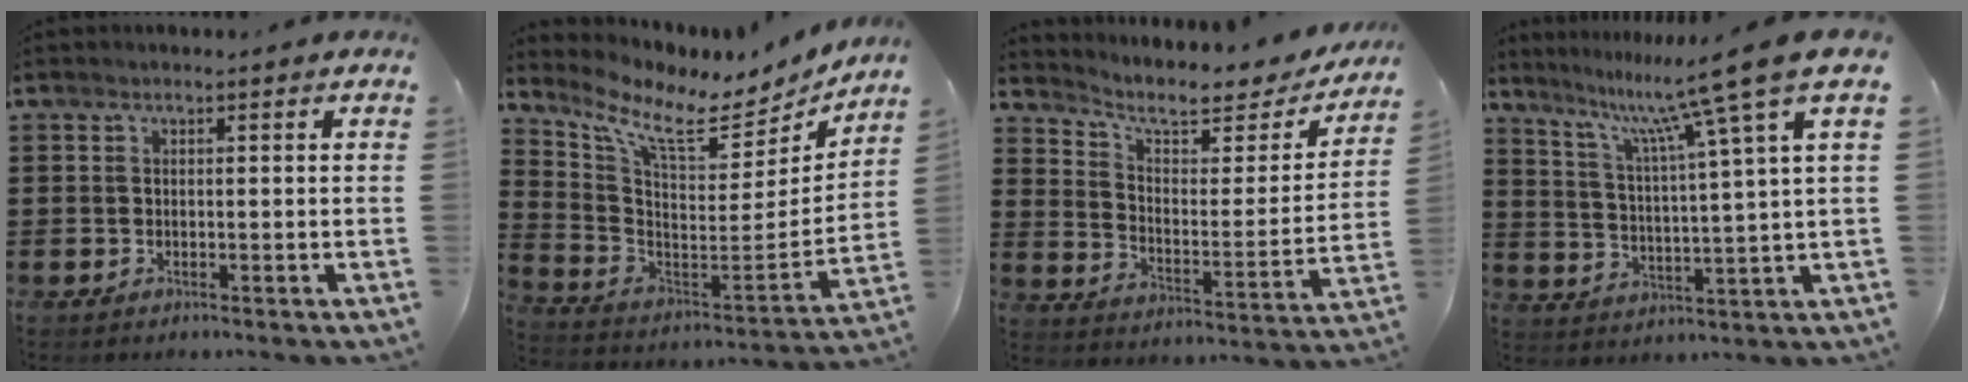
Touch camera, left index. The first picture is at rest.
{"total": 9.1, "force": [7.2, 2.4, 5.0], "torque": [-0.124, -0.055, 0.118]}
{"total": 6.5, "force": [5.2, 1.9, 3.4], "torque": [-0.084, -0.031, 0.084]}
{"total": 11.1, "force": [8.4, -1.3, 7.1], "torque": [-0.158, -0.043, 0.130]}